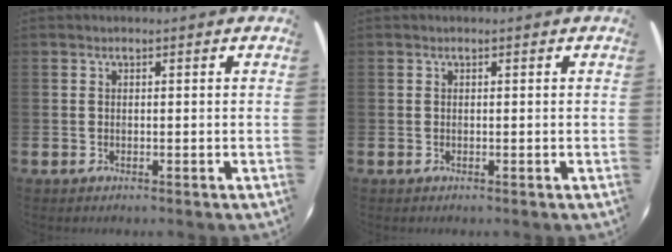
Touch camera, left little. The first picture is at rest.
{"total": 0.0}